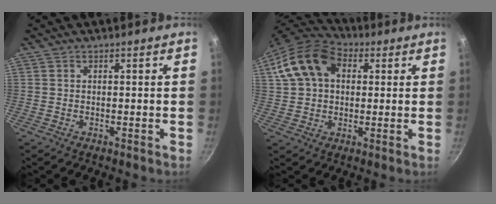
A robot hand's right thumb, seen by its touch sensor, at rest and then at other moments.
{"total": 14.7, "force": [4.0, 10.5, 9.6], "torque": [-0.158, 0.025, 0.055]}